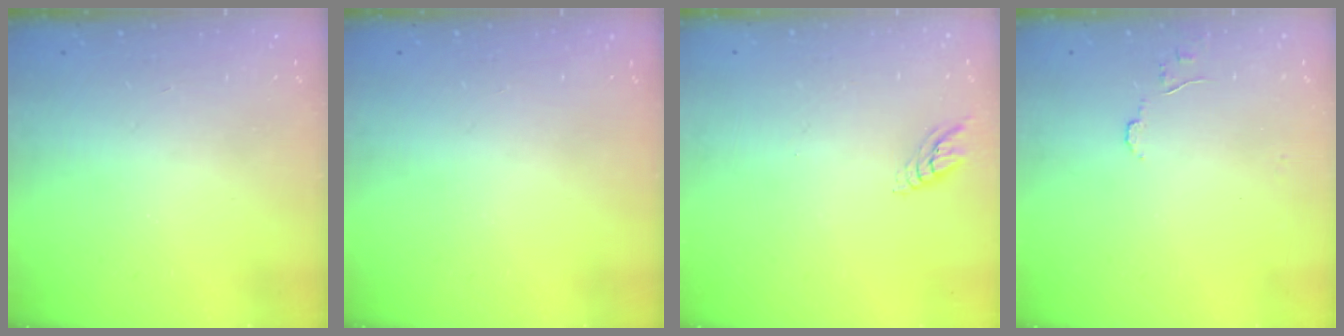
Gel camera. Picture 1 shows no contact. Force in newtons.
{"total": 0.0}
{"total": 4.4, "press": 4.4, "slide": 0.6}
{"total": 5.8, "press": 5.8, "slide": 0.4}